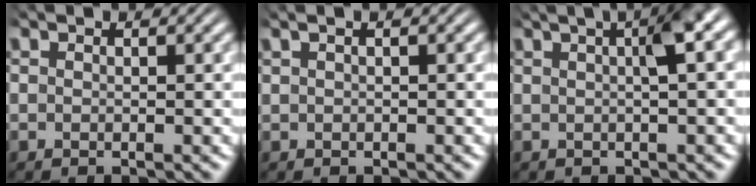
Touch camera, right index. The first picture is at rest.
{"total": 1.2, "force": [0.7, 0.2, 1.0], "torque": [-0.007, 0.015, 0.006]}
{"total": 5.4, "force": [2.0, 1.4, 4.8], "torque": [-0.063, 0.023, 0.020]}